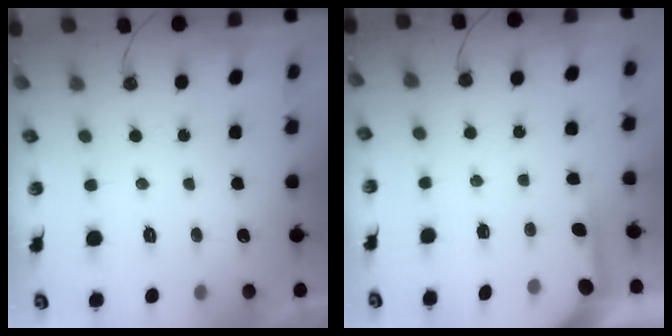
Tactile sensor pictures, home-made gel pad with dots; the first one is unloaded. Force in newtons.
{"total": 3.9, "press": 3.9, "slide": 0.4}